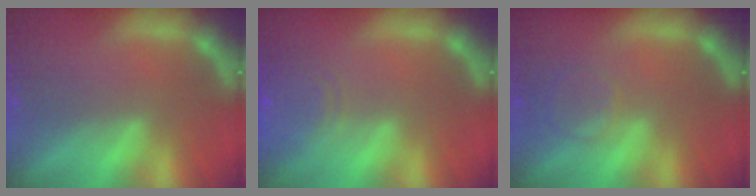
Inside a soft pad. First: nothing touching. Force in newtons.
{"total": 5.1}
{"total": 2.9}